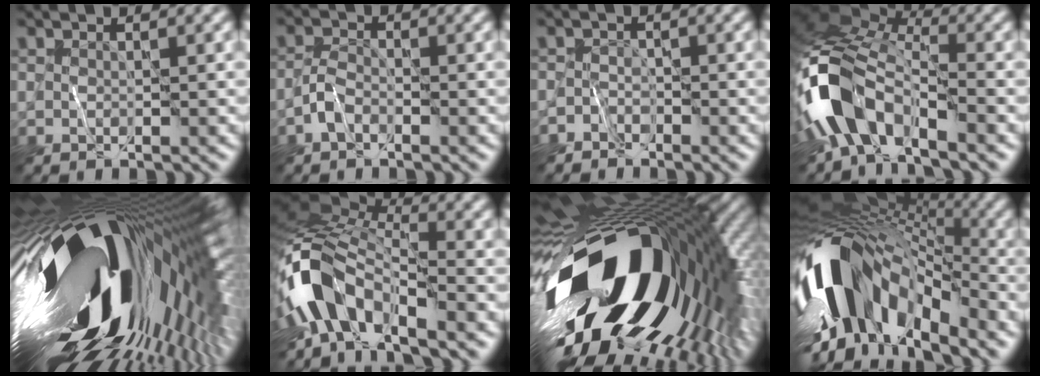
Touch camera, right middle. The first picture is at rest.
{"total": 2.0, "force": [-1.4, 1.0, 1.0], "torque": [-0.016, 0.007, -0.035]}
{"total": 1.6, "force": [-1.4, 0.8, -0.2], "torque": [0.008, 0.006, -0.033]}
{"total": 9.6, "force": [-5.3, 4.9, 6.3], "torque": [-0.121, 0.004, -0.115]}
{"total": 20.7, "force": [0.2, 8.9, 18.7], "torque": [-0.321, -0.068, -0.002]}
{"total": 8.4, "force": [-4.9, 3.9, 5.6], "torque": [-0.104, 0.011, -0.112]}
{"total": 20.4, "force": [-1.6, 11.4, 16.9], "torque": [-0.301, -0.060, -0.033]}
{"total": 15.4, "force": [-4.1, 8.7, 12.0], "torque": [-0.227, 0.003, -0.078]}